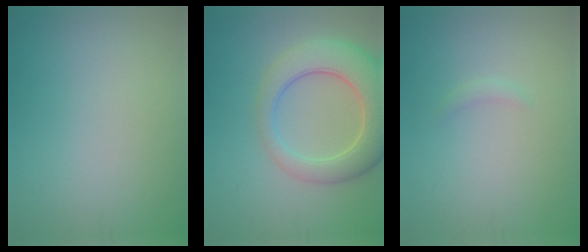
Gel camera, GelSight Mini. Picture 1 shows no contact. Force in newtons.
{"total": 7.3, "press": 7.2, "slide": 0.9}
{"total": 0.6, "press": 0.6, "slide": 0.1}